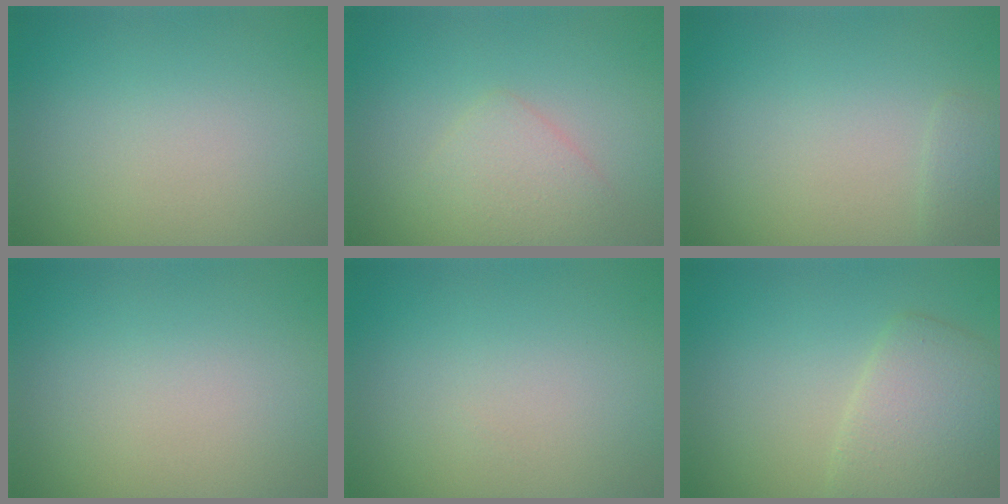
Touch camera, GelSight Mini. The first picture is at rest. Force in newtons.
{"total": 2.2, "press": 2.2, "slide": 0.1}
{"total": 0.9, "press": 0.9, "slide": 0.0}
{"total": 0.0}
{"total": 0.0}
{"total": 4.0, "press": 3.9, "slide": 0.3}